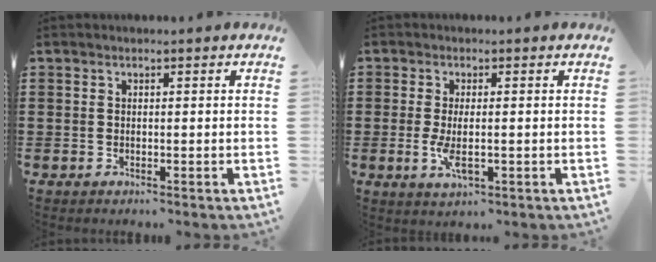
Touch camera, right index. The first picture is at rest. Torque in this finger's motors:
{"motor_torque": [1.37, 0.21, 0.39, 0.12]}